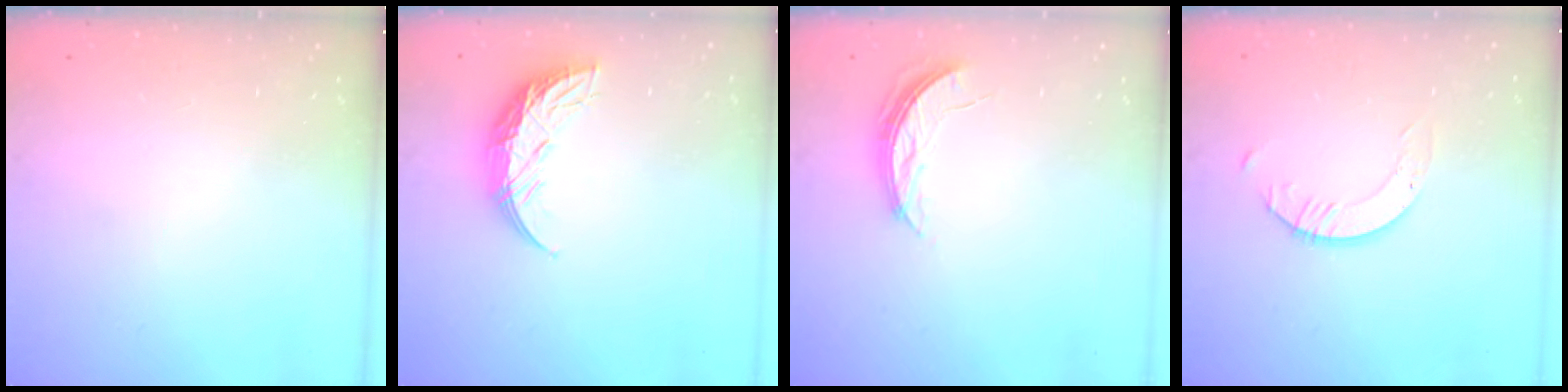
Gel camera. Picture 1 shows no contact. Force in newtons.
{"total": 11.3, "press": 11.3, "slide": 0.3}
{"total": 5.1, "press": 5.1, "slide": 0.4}
{"total": 2.4, "press": 2.4, "slide": 0.2}